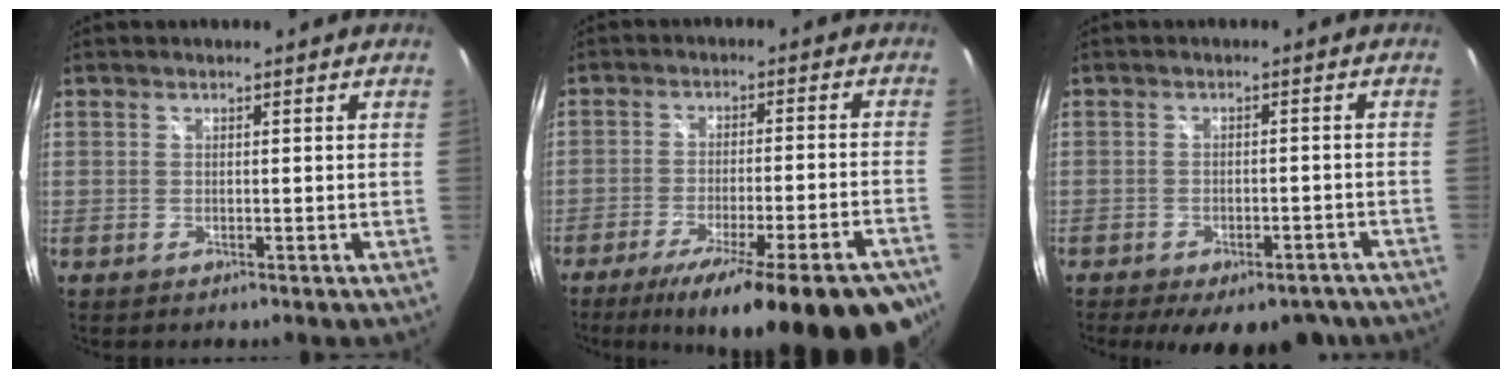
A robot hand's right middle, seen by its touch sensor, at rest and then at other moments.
{"total": 22.2, "force": [-16.4, 2.5, 14.8], "torque": [-0.231, -0.051, -0.233]}
{"total": 14.4, "force": [-10.9, 5.9, 7.3], "torque": [-0.137, -0.019, -0.130]}